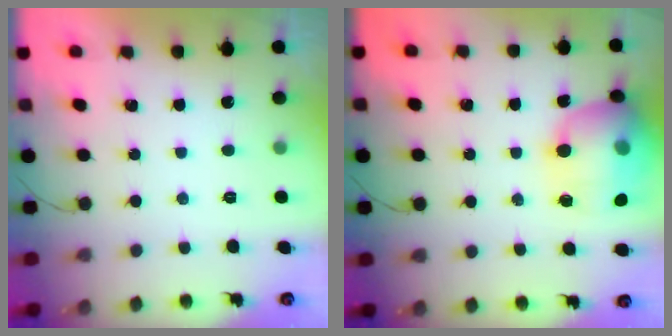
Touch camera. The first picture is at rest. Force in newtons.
{"total": 19.5, "press": 19.4, "slide": 2.4}